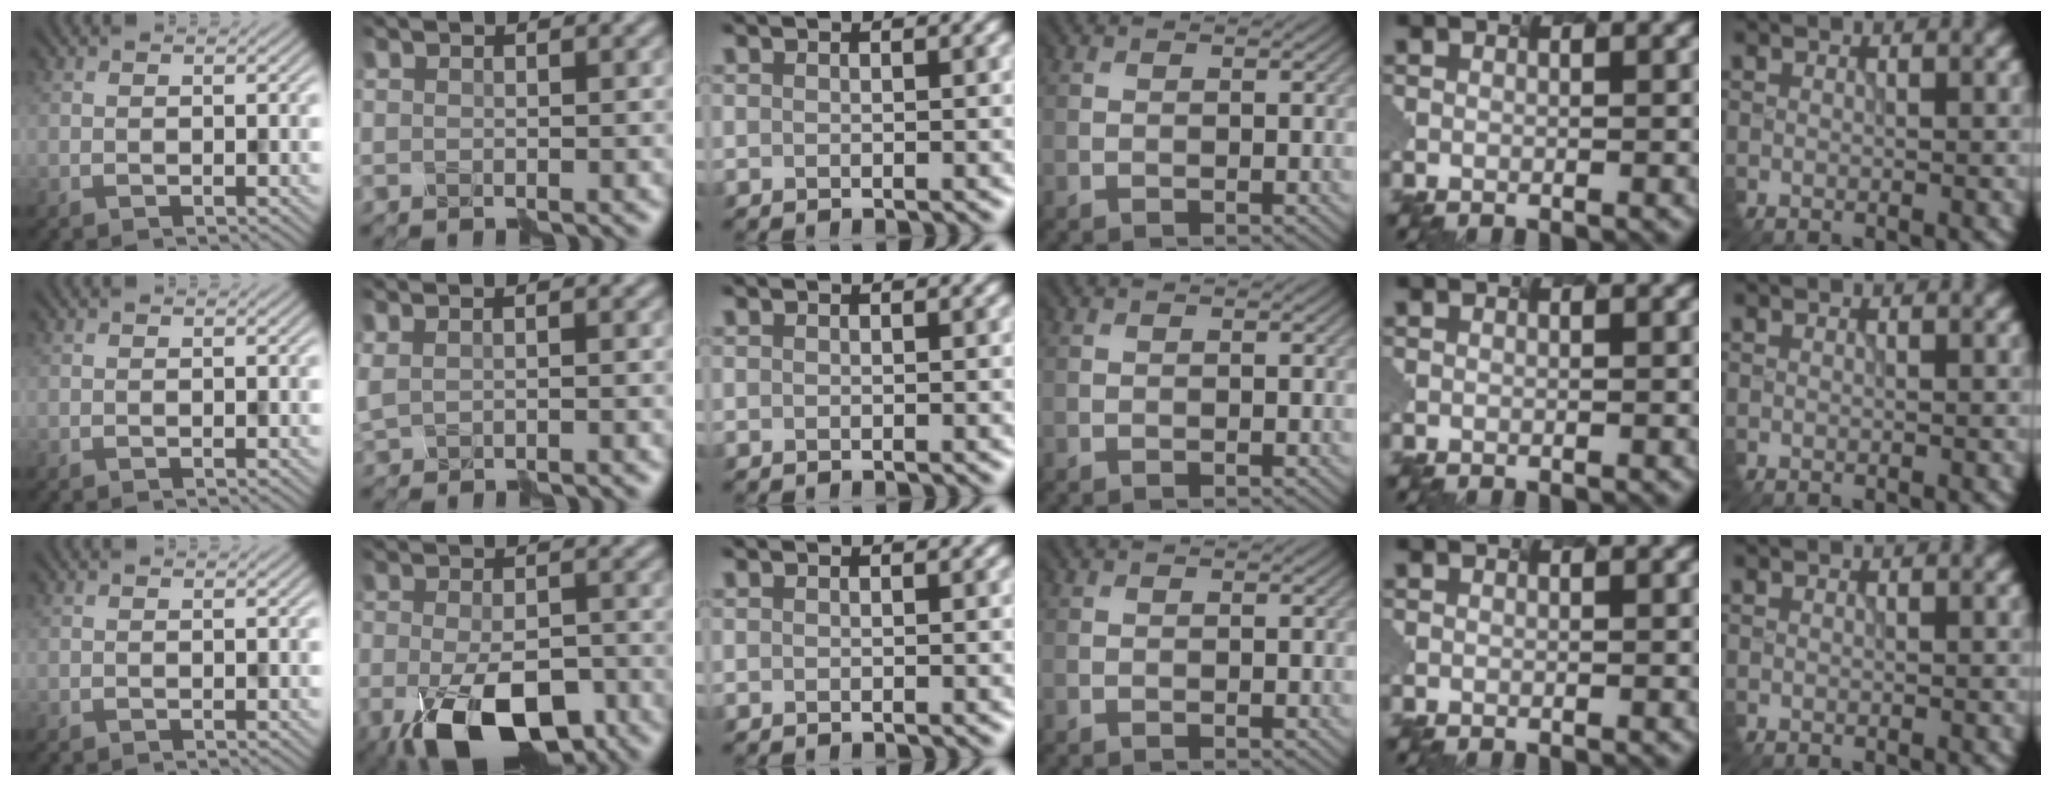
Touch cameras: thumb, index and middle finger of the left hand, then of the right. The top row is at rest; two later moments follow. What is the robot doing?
{"motion": "disassemble", "object": "velcro strap"}